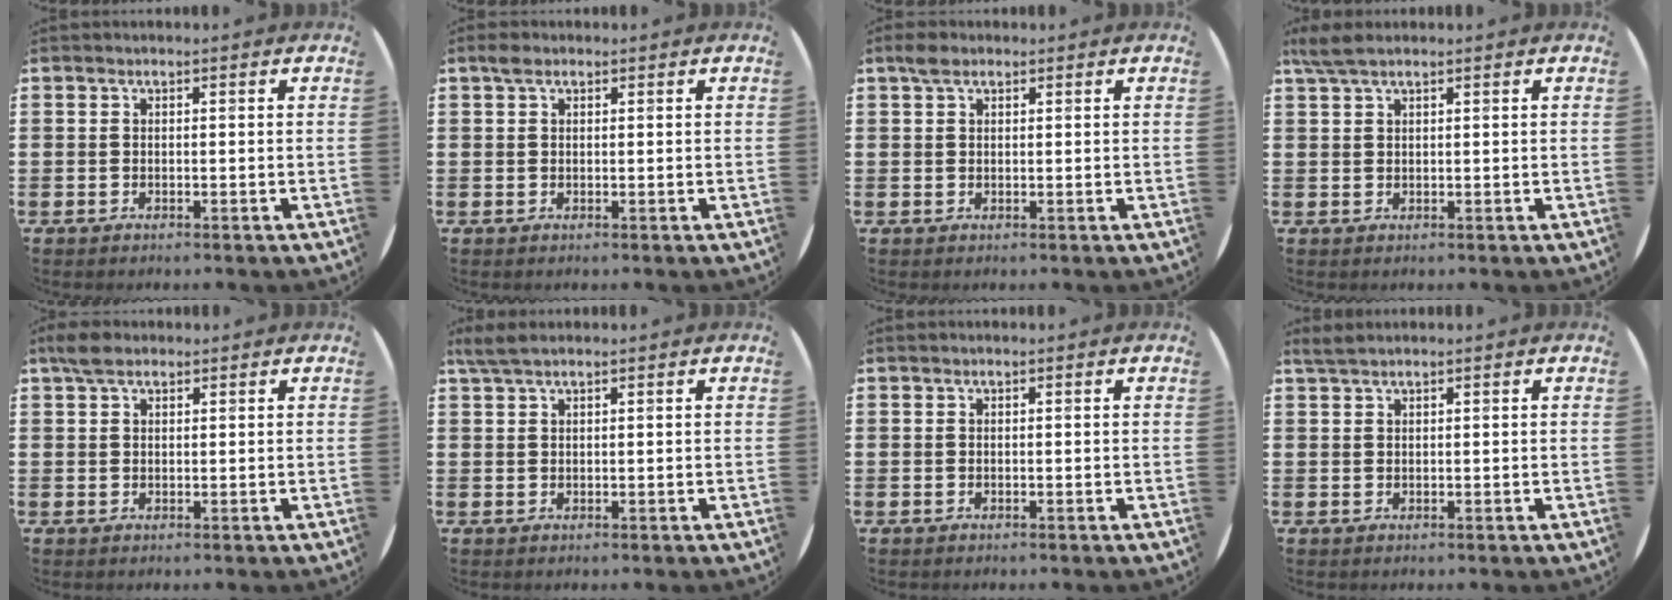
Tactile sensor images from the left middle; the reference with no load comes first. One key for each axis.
{"total": 1.2, "fx": 0.8, "fy": 0.7, "fz": 0.5, "tx": -0.004, "ty": 0.002, "tz": 0.012}
{"total": 1.9, "fx": 1.4, "fy": 0.9, "fz": 0.9, "tx": -0.011, "ty": 0.002, "tz": 0.023}
{"total": 2.5, "fx": 1.9, "fy": 0.5, "fz": 1.6, "tx": -0.035, "ty": 0.005, "tz": 0.034}
{"total": 2.6, "fx": 2.0, "fy": 1.1, "fz": 1.3, "tx": -0.020, "ty": 0.004, "tz": 0.034}
{"total": 2.2, "fx": 1.7, "fy": 0.3, "fz": 1.3, "tx": -0.027, "ty": 0.005, "tz": 0.031}
{"total": 0.0}
{"total": 1.3, "fx": 1.2, "fy": 0.0, "fz": 0.5, "tx": -0.010, "ty": 0.002, "tz": 0.022}